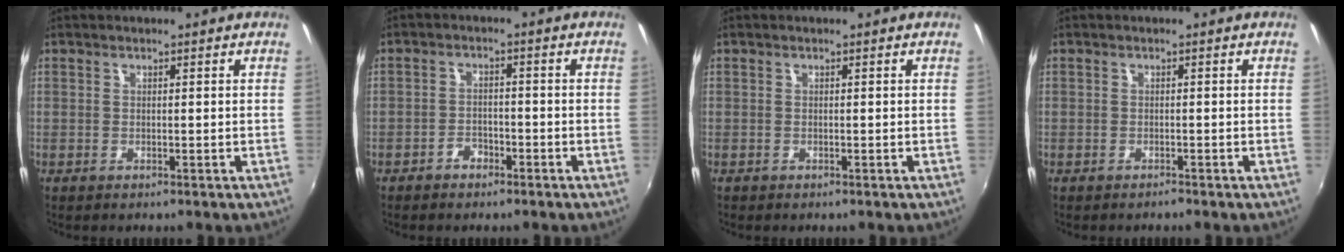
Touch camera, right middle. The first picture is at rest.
{"total": 2.7, "force": [-2.0, 1.4, 1.0], "torque": [-0.024, 0.008, -0.030]}
{"total": 0.0}
{"total": 0.6, "force": [-0.6, 0.1, 0.0], "torque": [-0.002, 0.002, -0.010]}